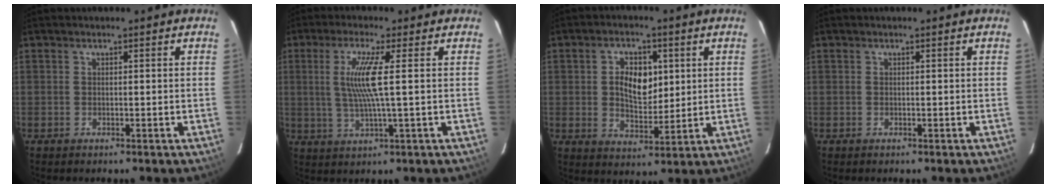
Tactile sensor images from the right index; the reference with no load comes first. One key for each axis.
{"total": 7.4, "fx": 1.0, "fy": -0.8, "fz": 7.3, "tx": -0.142, "ty": -0.008, "tz": 0.023}
{"total": 8.2, "fx": 1.7, "fy": 5.0, "fz": 6.2, "tx": -0.111, "ty": 0.010, "tz": 0.033}
{"total": 0.0}